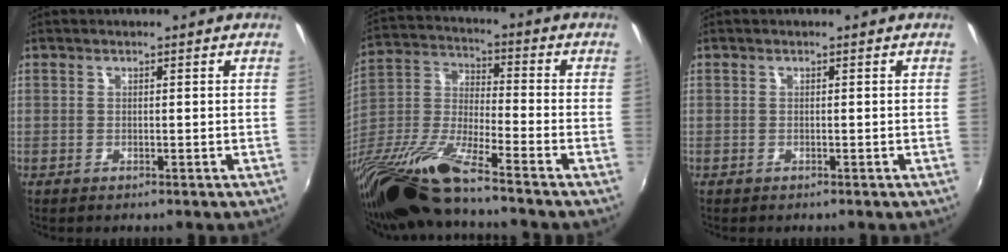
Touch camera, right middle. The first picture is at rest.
{"total": 17.5, "force": [-13.9, 0.6, 10.6], "torque": [-0.213, -0.040, -0.276]}
{"total": 0.0}